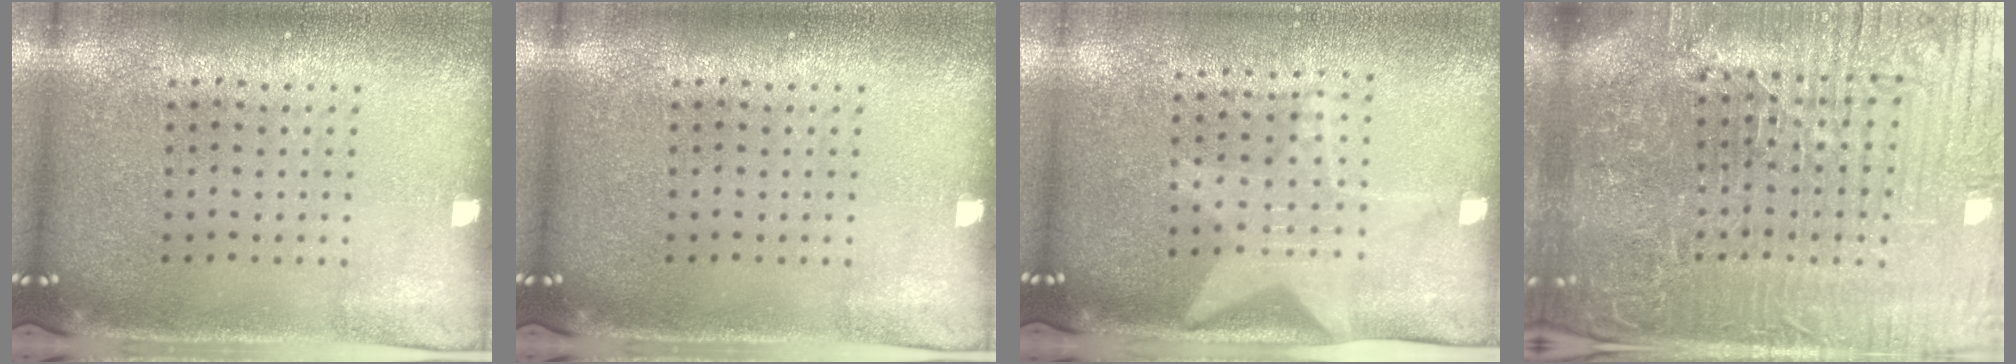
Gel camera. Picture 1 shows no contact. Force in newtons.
{"total": 0.0}
{"total": 1.8, "press": 1.5, "slide": 1.0}
{"total": 7.6, "press": 6.7, "slide": 3.6}